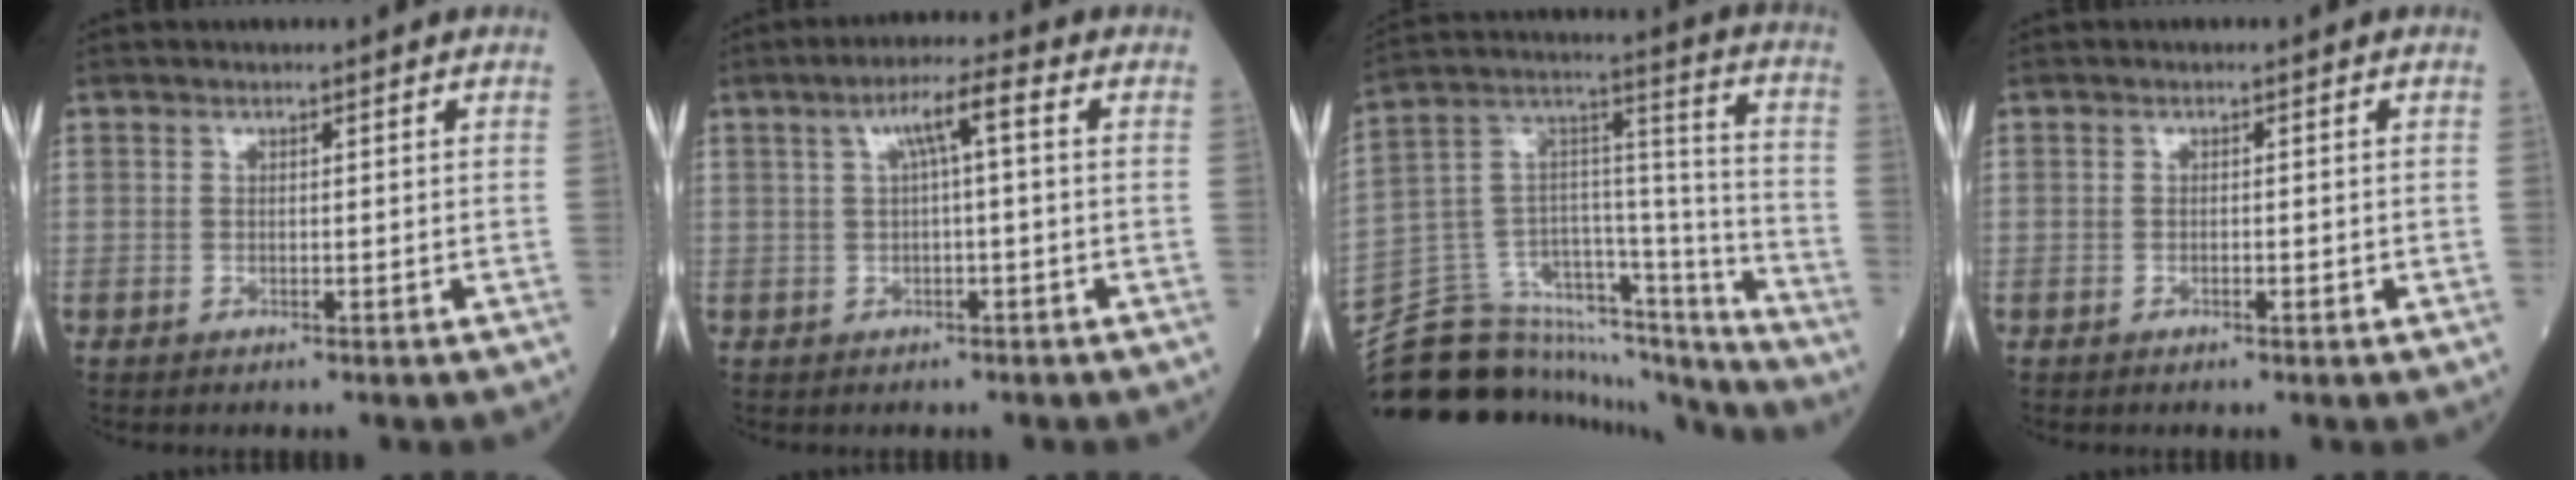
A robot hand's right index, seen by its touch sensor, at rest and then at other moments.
{"total": 4.9, "force": [1.1, 0.3, 4.7], "torque": [-0.084, 0.018, 0.020]}
{"total": 27.9, "force": [-25.8, 7.1, 8.1], "torque": [-0.150, 0.055, -0.393]}
{"total": 1.0, "force": [-0.4, 0.2, 0.9], "torque": [-0.018, 0.000, -0.007]}